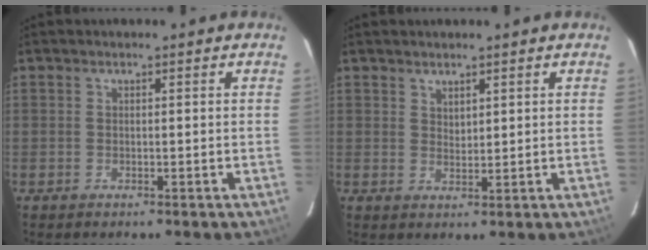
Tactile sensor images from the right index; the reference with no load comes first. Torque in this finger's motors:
{"motor_torque": [-0.09, 0.06, -0.01, -0.01]}